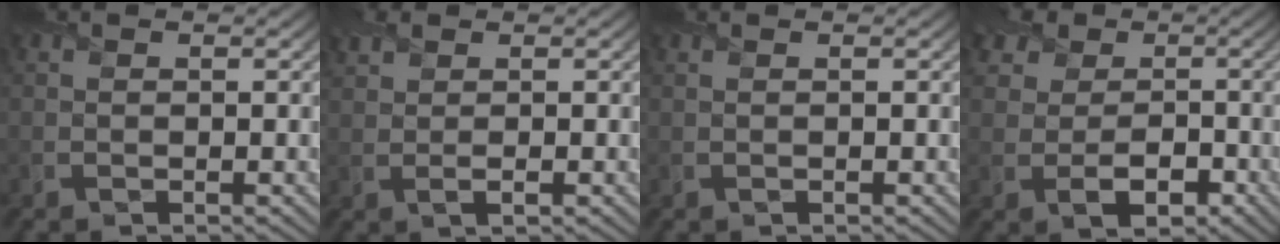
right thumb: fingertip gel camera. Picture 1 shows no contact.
{"total": 2.5, "force": [1.1, 1.2, 2.0], "torque": [-0.046, 0.004, 0.021]}
{"total": 0.5, "force": [0.1, 0.0, 0.5], "torque": [-0.012, 0.003, 0.002]}
{"total": 7.1, "force": [0.2, 6.0, 3.7], "torque": [-0.068, -0.006, -0.011]}